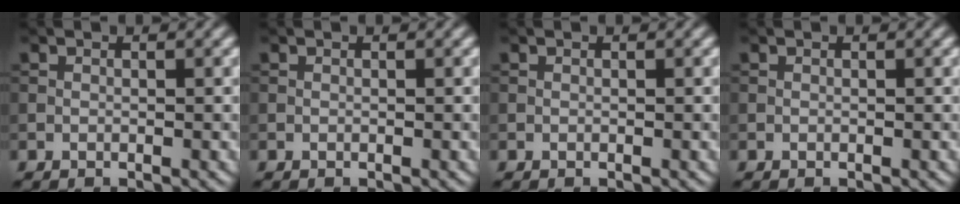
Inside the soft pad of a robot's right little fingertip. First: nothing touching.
{"total": 0.0}
{"total": 0.0}
{"total": 0.0}